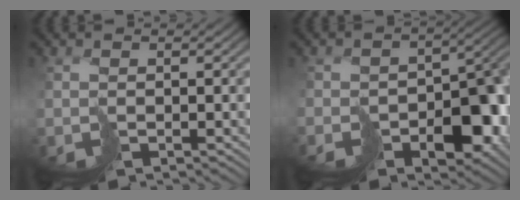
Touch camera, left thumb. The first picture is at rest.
{"total": 9.4, "force": [-5.0, 6.0, 5.3], "torque": [-0.047, -0.022, -0.064]}